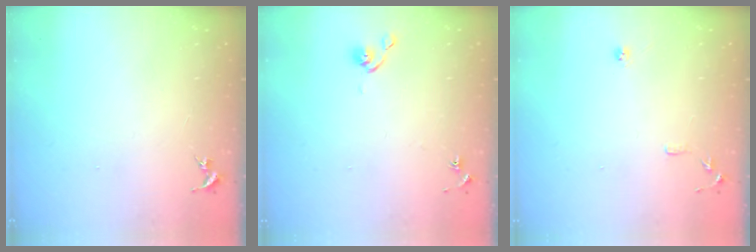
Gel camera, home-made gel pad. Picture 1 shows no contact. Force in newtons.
{"total": 4.9, "press": 4.9, "slide": 0.7}
{"total": 7.9, "press": 7.9, "slide": 0.8}